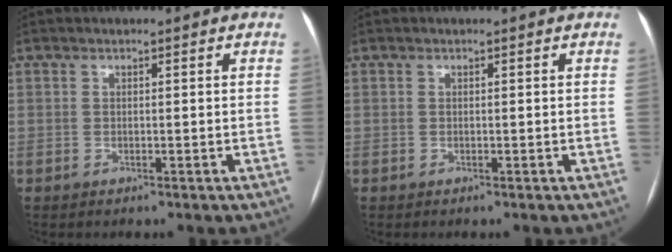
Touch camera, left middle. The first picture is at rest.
{"total": 0.0}